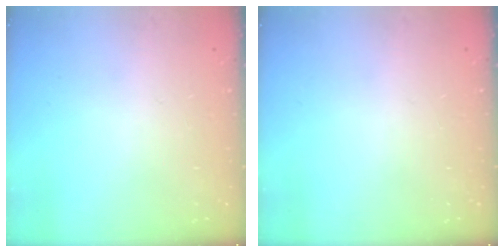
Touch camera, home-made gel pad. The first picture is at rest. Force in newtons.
{"total": 0.0}